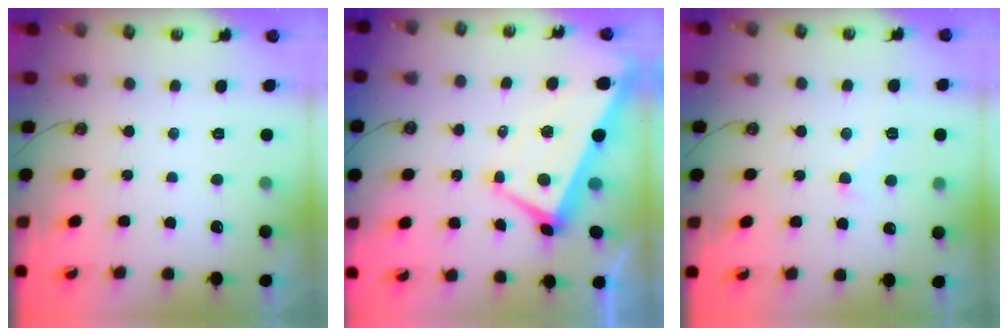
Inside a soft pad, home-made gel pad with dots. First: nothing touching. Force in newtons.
{"total": 2.2, "press": 1.9, "slide": 1.1}
{"total": 1.9, "press": 1.8, "slide": 0.6}